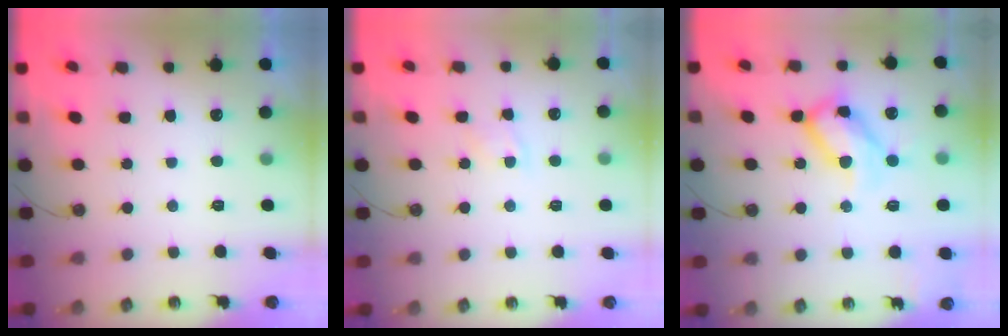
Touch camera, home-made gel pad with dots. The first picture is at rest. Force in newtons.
{"total": 6.0, "press": 6.0, "slide": 0.7}
{"total": 16.5, "press": 16.4, "slide": 2.1}